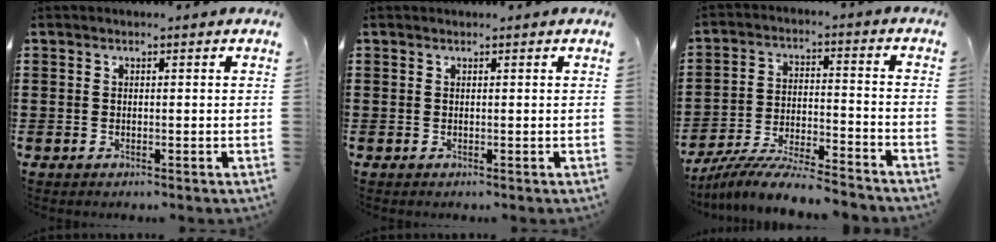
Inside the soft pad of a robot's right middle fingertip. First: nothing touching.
{"total": 0.0}
{"total": 8.4, "force": [-8.0, 0.3, 2.6], "torque": [-0.047, 0.007, -0.156]}